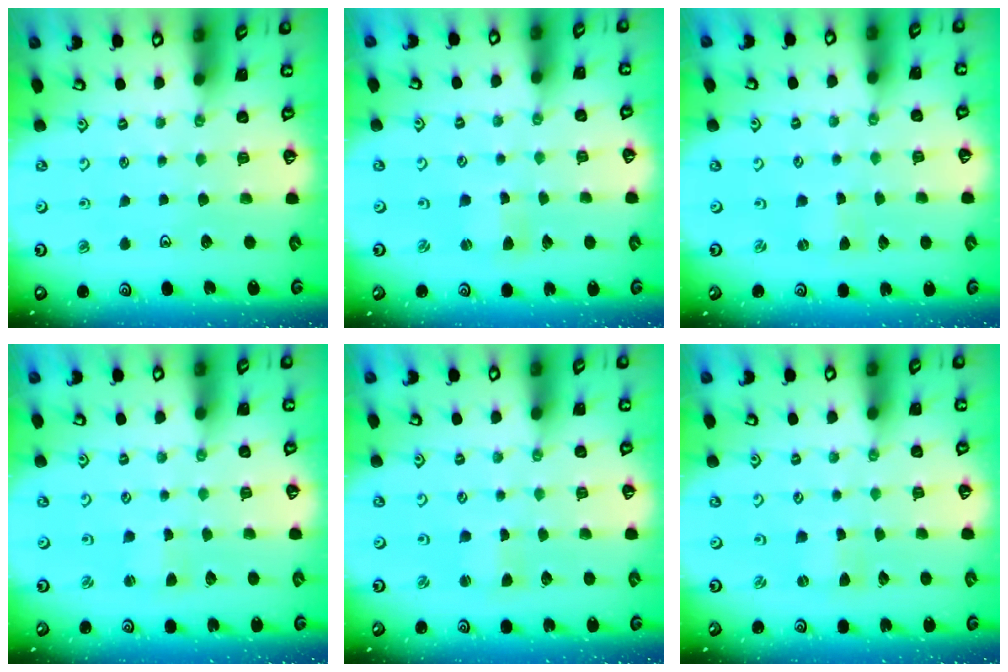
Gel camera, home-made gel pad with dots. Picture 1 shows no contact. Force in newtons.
{"total": 1.1, "press": 1.0, "slide": 0.3}
{"total": 0.0}
{"total": 1.5, "press": 1.5, "slide": 0.3}
{"total": 1.1, "press": 1.0, "slide": 0.3}
{"total": 0.0}